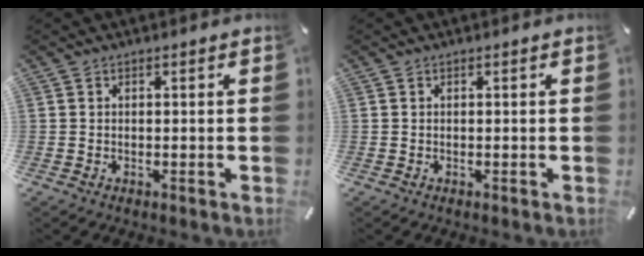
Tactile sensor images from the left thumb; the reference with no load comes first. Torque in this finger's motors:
{"motor_torque": [0.03, 0.03, 0.00, 0.00, 0.01]}